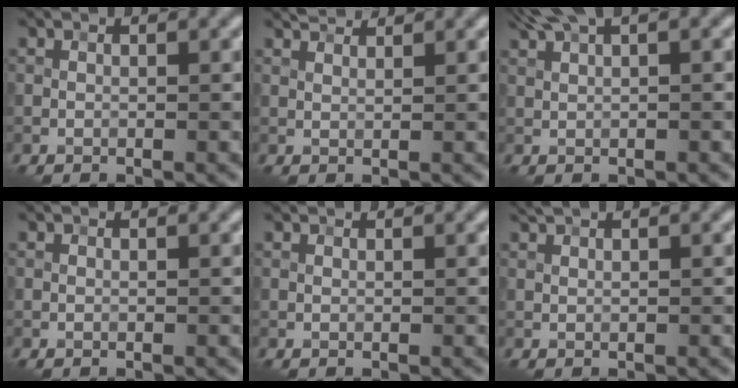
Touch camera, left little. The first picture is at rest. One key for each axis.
{"total": 2.1, "fx": 1.9, "fy": 0.4, "fz": 0.8, "tx": -0.022, "ty": -0.001, "tz": 0.029}
{"total": 2.8, "fx": 1.9, "fy": 0.6, "fz": 2.0, "tx": -0.045, "ty": 0.007, "tz": 0.039}
{"total": 0.0}
{"total": 0.6, "fx": 0.6, "fy": 0.0, "fz": 0.2, "tx": -0.009, "ty": -0.004, "tz": 0.003}
{"total": 0.7, "fx": 0.6, "fy": 0.1, "fz": 0.4, "tx": -0.010, "ty": -0.002, "tz": 0.012}